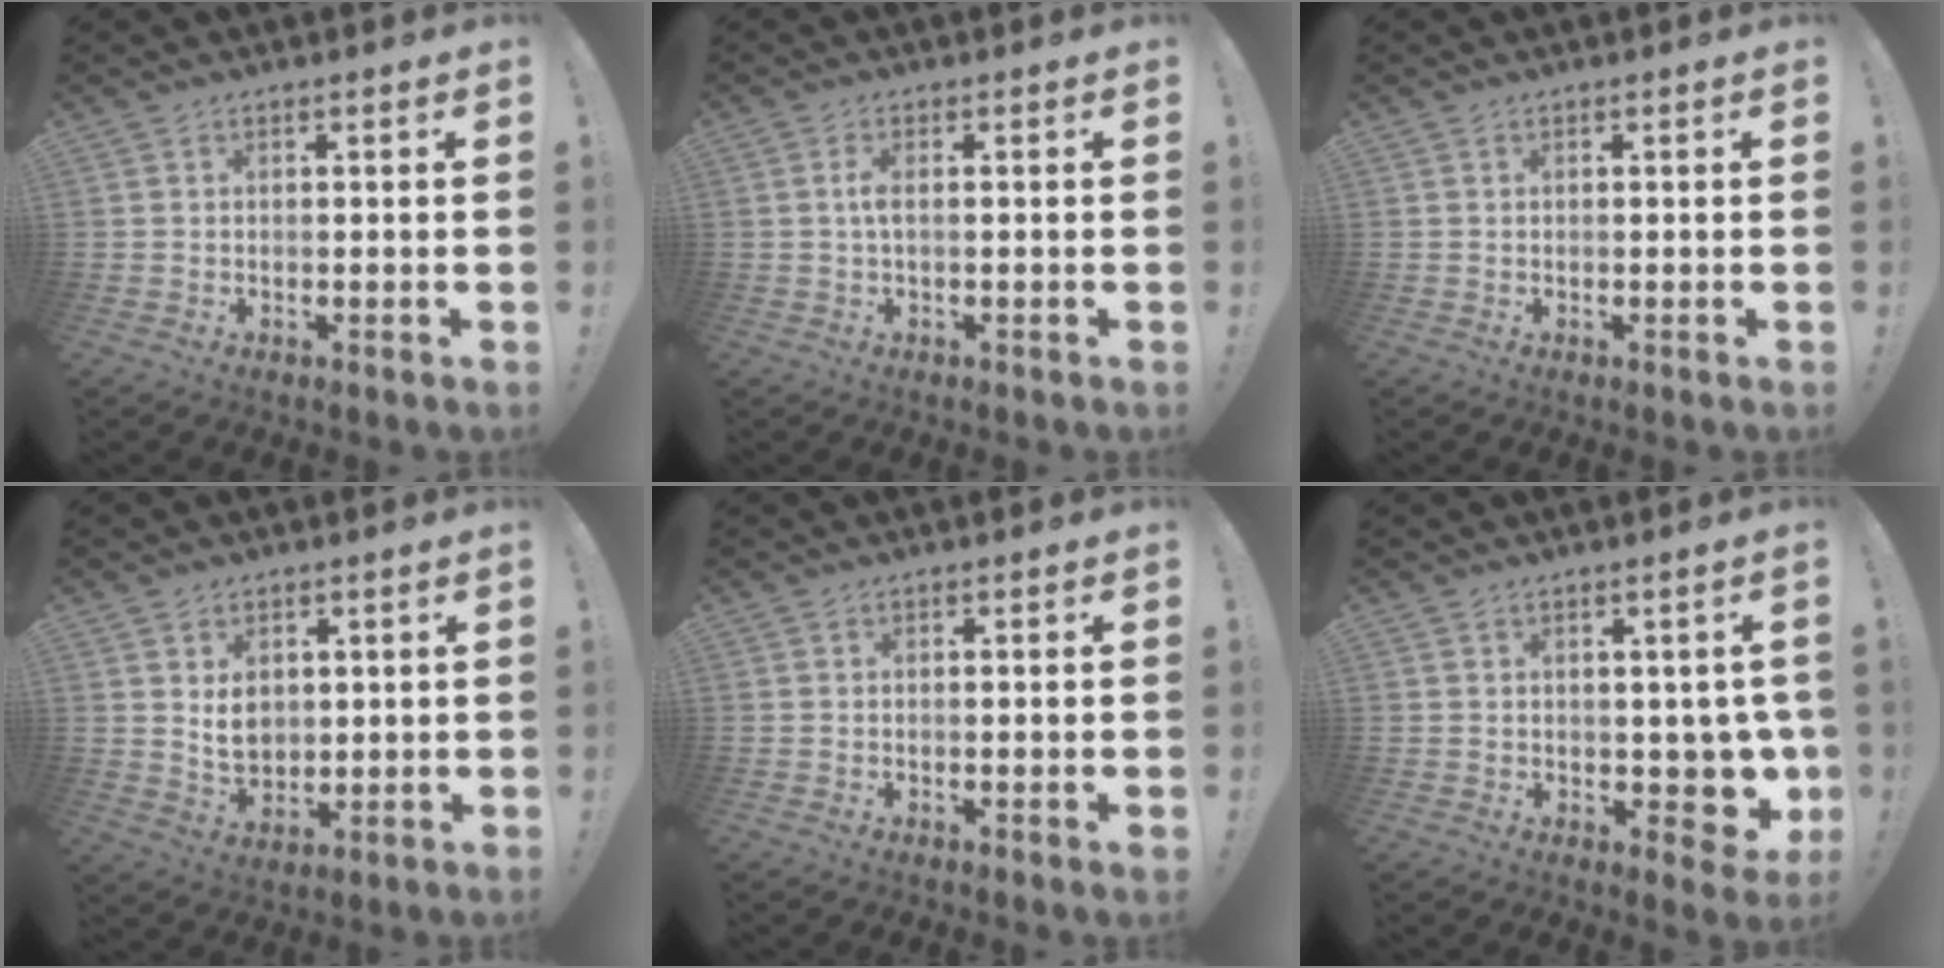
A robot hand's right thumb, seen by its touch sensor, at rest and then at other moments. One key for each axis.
{"total": 2.6, "fx": -0.1, "fy": 0.6, "fz": 2.6, "tx": -0.056, "ty": 0.006, "tz": -0.001}
{"total": 0.0}
{"total": 7.1, "fx": 2.3, "fy": 5.7, "fz": 3.4, "tx": -0.039, "ty": -0.016, "tz": 0.045}
{"total": 0.9, "fx": -0.1, "fy": -0.4, "fz": 0.8, "tx": -0.011, "ty": -0.003, "tz": -0.002}
{"total": 7.0, "fx": 0.5, "fy": 5.3, "fz": 4.6, "tx": -0.038, "ty": -0.012, "tz": 0.023}